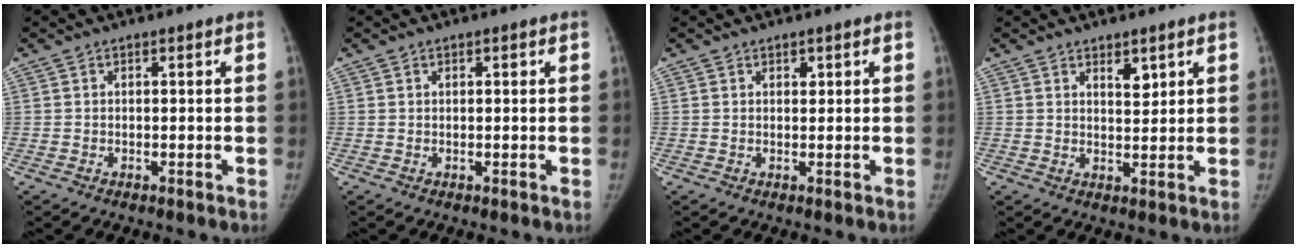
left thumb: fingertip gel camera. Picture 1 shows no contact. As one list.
[{"total": 0.7, "force": [0.3, 0.5, 0.3], "torque": [0.002, 0.001, 0.002]}, {"total": 1.1, "force": [0.6, 0.8, 0.5], "torque": [0.001, -0.002, 0.007]}, {"total": 3.2, "force": [1.9, 1.6, 2.0], "torque": [-0.016, -0.015, 0.032]}]